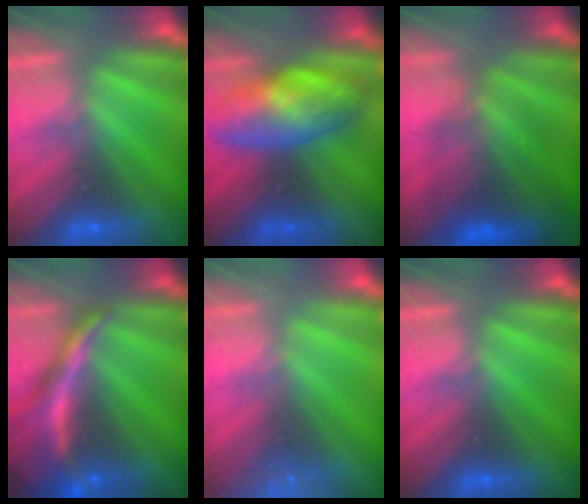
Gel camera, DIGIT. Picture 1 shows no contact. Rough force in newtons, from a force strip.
{"total": 7.5}
{"total": 7.5}
{"total": 7.1}
{"total": 9.6}
{"total": 0.0}